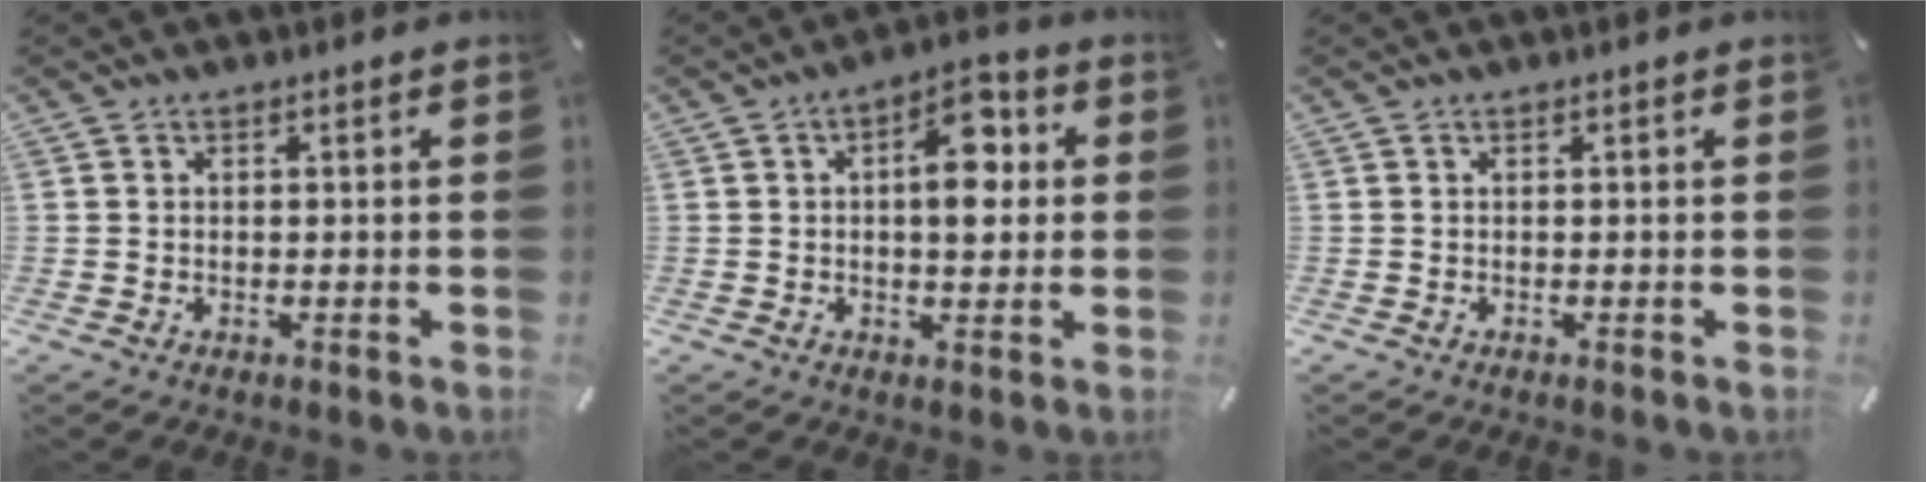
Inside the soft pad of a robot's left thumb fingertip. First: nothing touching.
{"total": 10.0, "force": [1.8, 5.3, 8.3], "torque": [-0.099, -0.005, 0.024]}
{"total": 0.0}